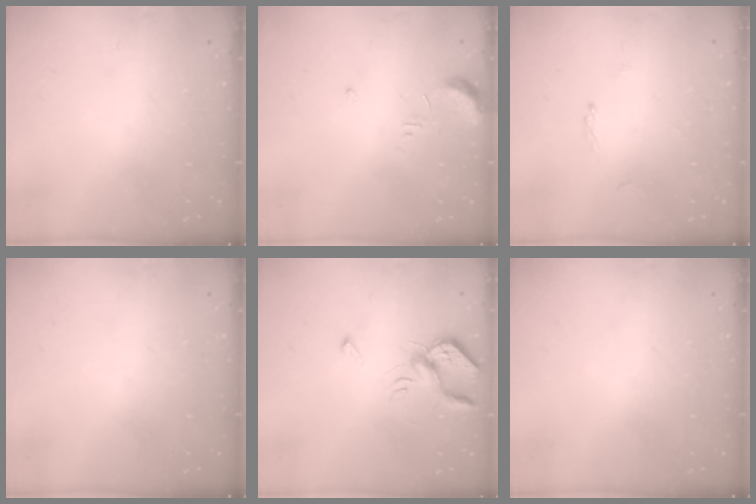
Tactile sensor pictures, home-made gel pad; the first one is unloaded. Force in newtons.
{"total": 5.2, "press": 5.2, "slide": 0.6}
{"total": 1.2, "press": 1.2, "slide": 0.3}
{"total": 0.0}
{"total": 5.6, "press": 5.6, "slide": 1.0}
{"total": 0.0}